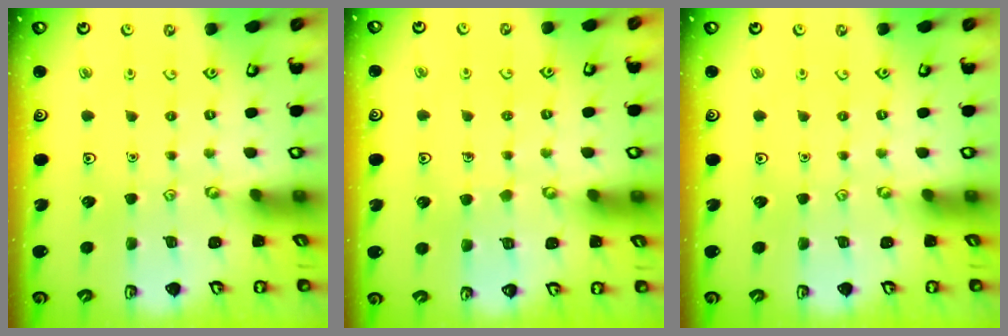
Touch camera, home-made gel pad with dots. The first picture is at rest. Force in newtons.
{"total": 4.3, "press": 4.3, "slide": 0.3}
{"total": 0.0}